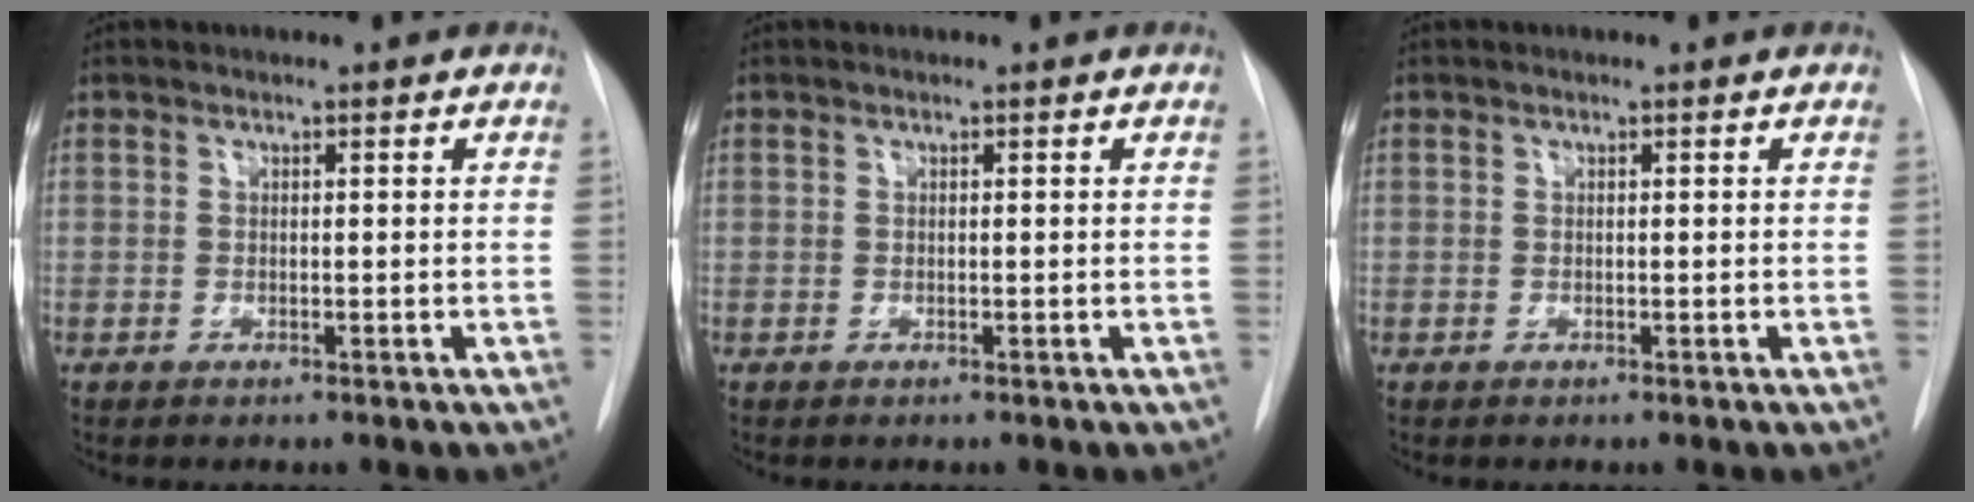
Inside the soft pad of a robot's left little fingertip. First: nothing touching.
{"total": 0.0}
{"total": 0.0}